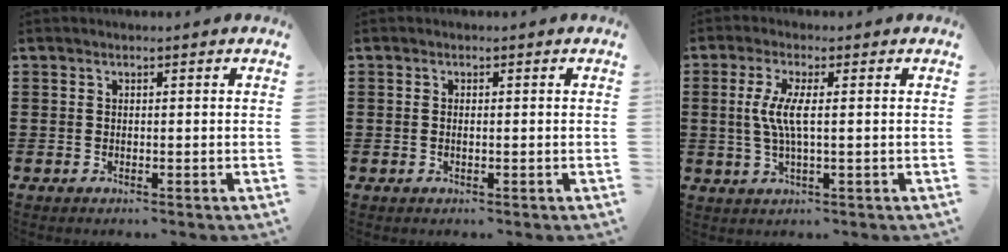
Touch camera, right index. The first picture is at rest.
{"total": 0.6, "force": [-0.1, 0.2, 0.5], "torque": [-0.012, -0.001, -0.001]}
{"total": 4.9, "force": [0.3, 0.6, 4.9], "torque": [-0.112, -0.012, -0.005]}